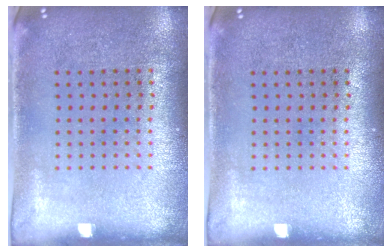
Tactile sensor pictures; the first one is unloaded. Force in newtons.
{"total": 0.0}